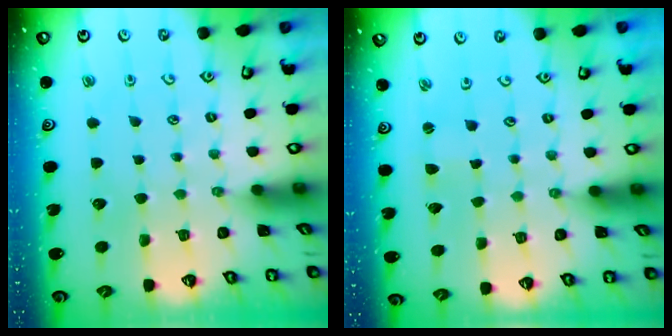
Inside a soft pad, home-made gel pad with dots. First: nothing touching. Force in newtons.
{"total": 1.4, "press": 1.4, "slide": 0.3}